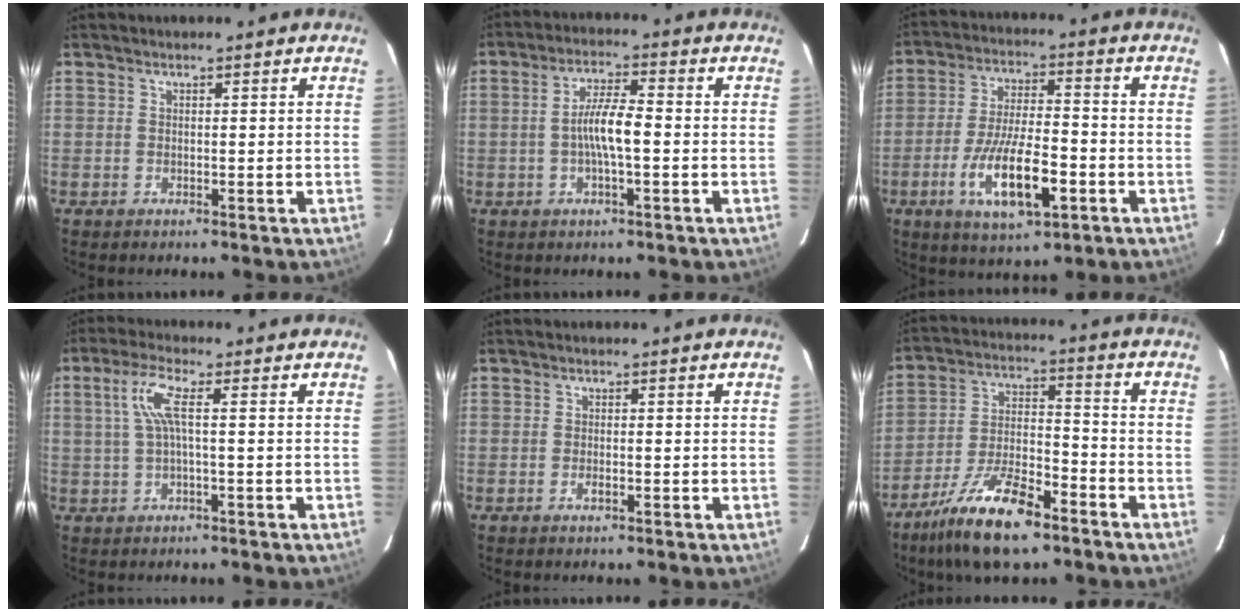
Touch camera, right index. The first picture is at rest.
{"total": 6.2, "force": [-1.0, 0.9, 6.0], "torque": [-0.113, 0.007, -0.019]}
{"total": 13.8, "force": [-5.4, 4.3, 11.9], "torque": [-0.240, -0.017, -0.090]}
{"total": 5.3, "force": [0.6, 0.5, 5.3], "torque": [-0.108, 0.006, 0.018]}
{"total": 1.2, "force": [-0.5, 0.5, 1.0], "torque": [-0.020, -0.002, -0.008]}
{"total": 15.6, "force": [-10.8, 5.0, 10.1], "torque": [-0.208, -0.014, -0.197]}